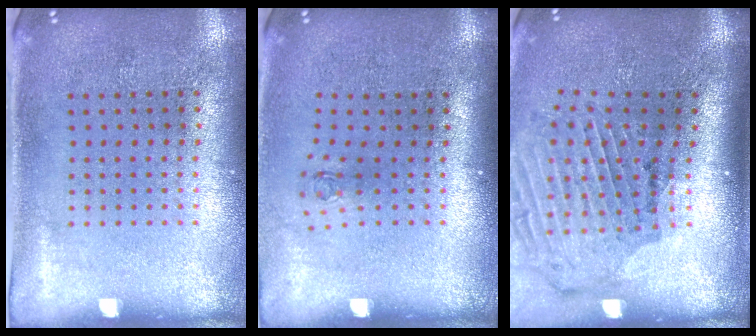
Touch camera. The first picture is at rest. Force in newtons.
{"total": 0.7, "press": 0.3, "slide": 0.6}
{"total": 2.1, "press": 1.9, "slide": 0.8}